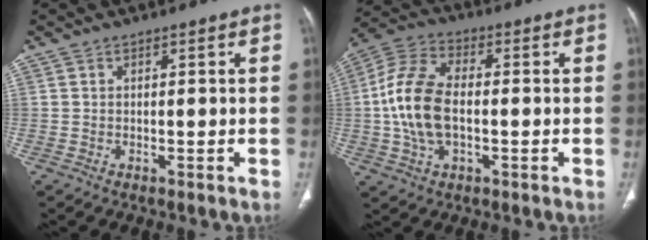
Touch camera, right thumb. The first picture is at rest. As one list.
[{"total": 13.1, "force": [-0.8, 7.4, 10.8], "torque": [-0.226, 0.021, -0.018]}]